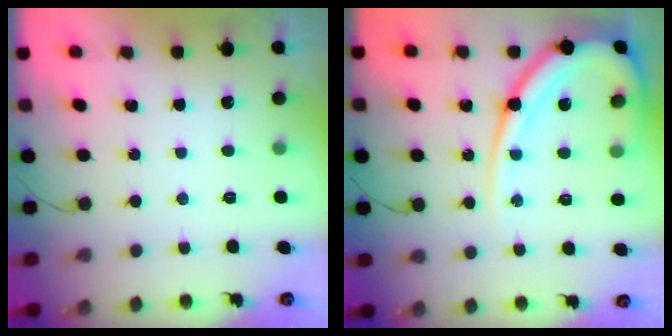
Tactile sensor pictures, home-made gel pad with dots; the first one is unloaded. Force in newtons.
{"total": 18.1, "press": 18.1, "slide": 1.6}